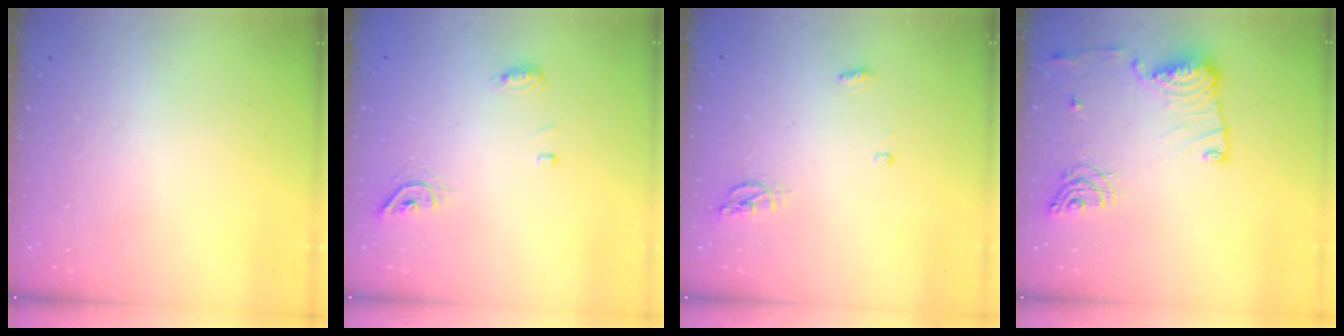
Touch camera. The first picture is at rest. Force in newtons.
{"total": 8.5, "press": 7.0, "slide": 4.8}
{"total": 4.5, "press": 4.3, "slide": 1.2}
{"total": 13.9, "press": 13.9, "slide": 0.8}